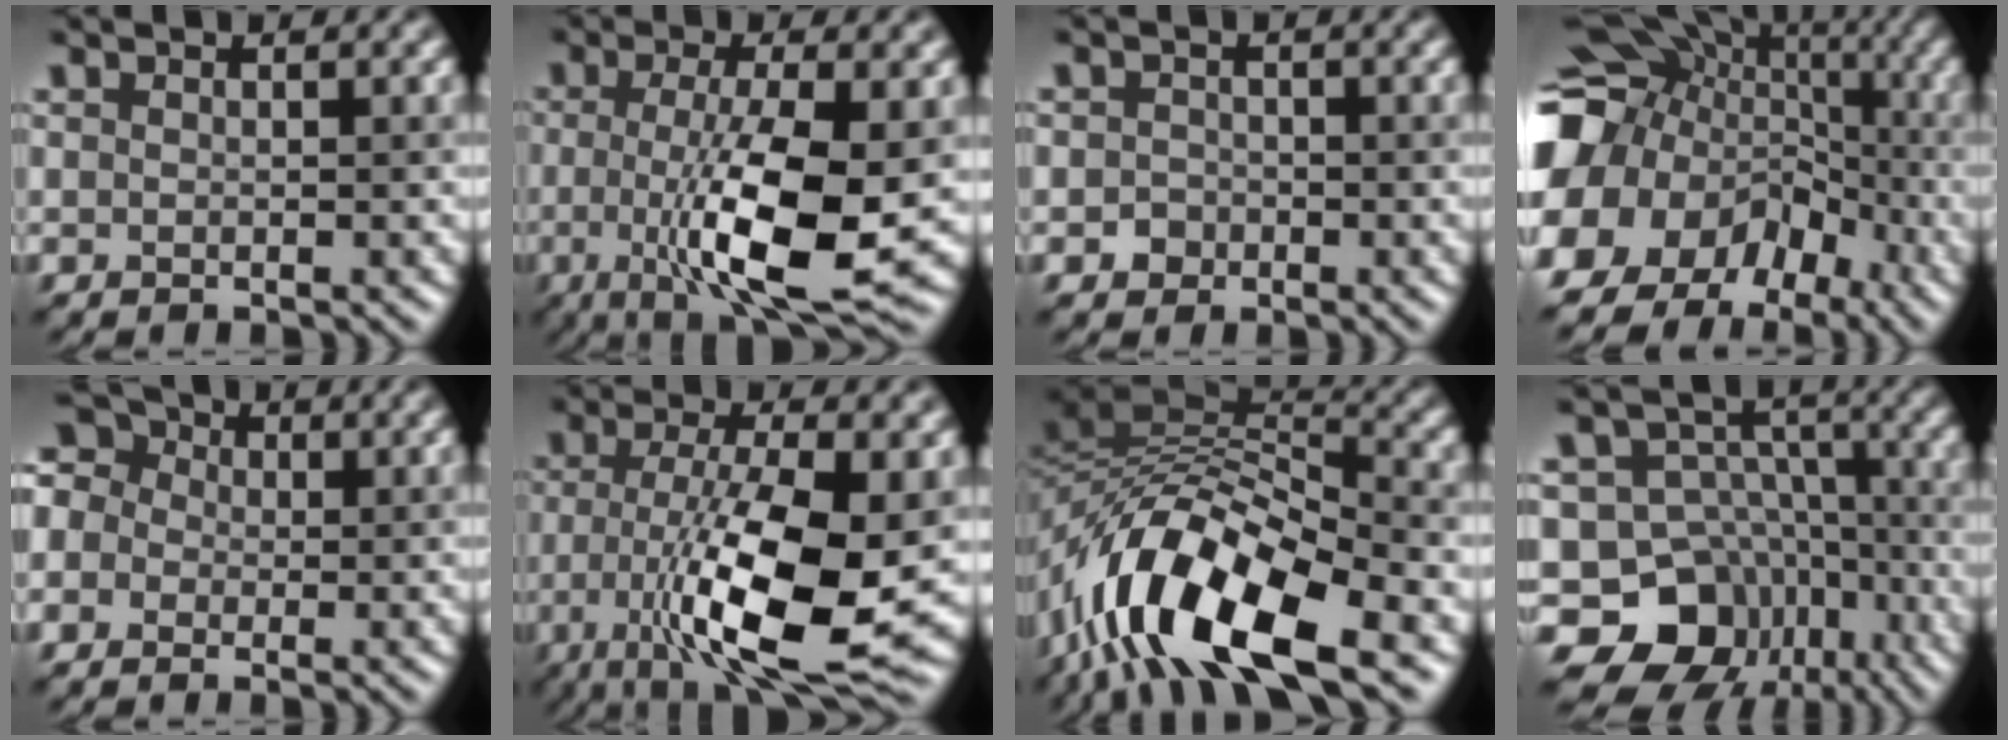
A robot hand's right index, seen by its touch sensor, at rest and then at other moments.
{"total": 9.4, "force": [-1.5, 2.4, 8.9], "torque": [-0.151, -0.012, -0.020]}
{"total": 1.3, "force": [-0.4, 1.2, 0.0], "torque": [0.013, 0.009, -0.008]}
{"total": 17.9, "force": [-5.6, 15.7, 6.7], "torque": [-0.142, -0.010, -0.110]}
{"total": 5.9, "force": [0.7, 5.1, 2.9], "torque": [-0.056, 0.040, -0.030]}
{"total": 11.9, "force": [-3.3, 3.8, 10.8], "torque": [-0.190, -0.011, -0.052]}
{"total": 13.6, "force": [-6.9, 5.5, 10.3], "torque": [-0.181, 0.013, -0.131]}
{"total": 11.4, "force": [-6.5, 8.8, 3.3], "torque": [-0.047, 0.023, -0.105]}